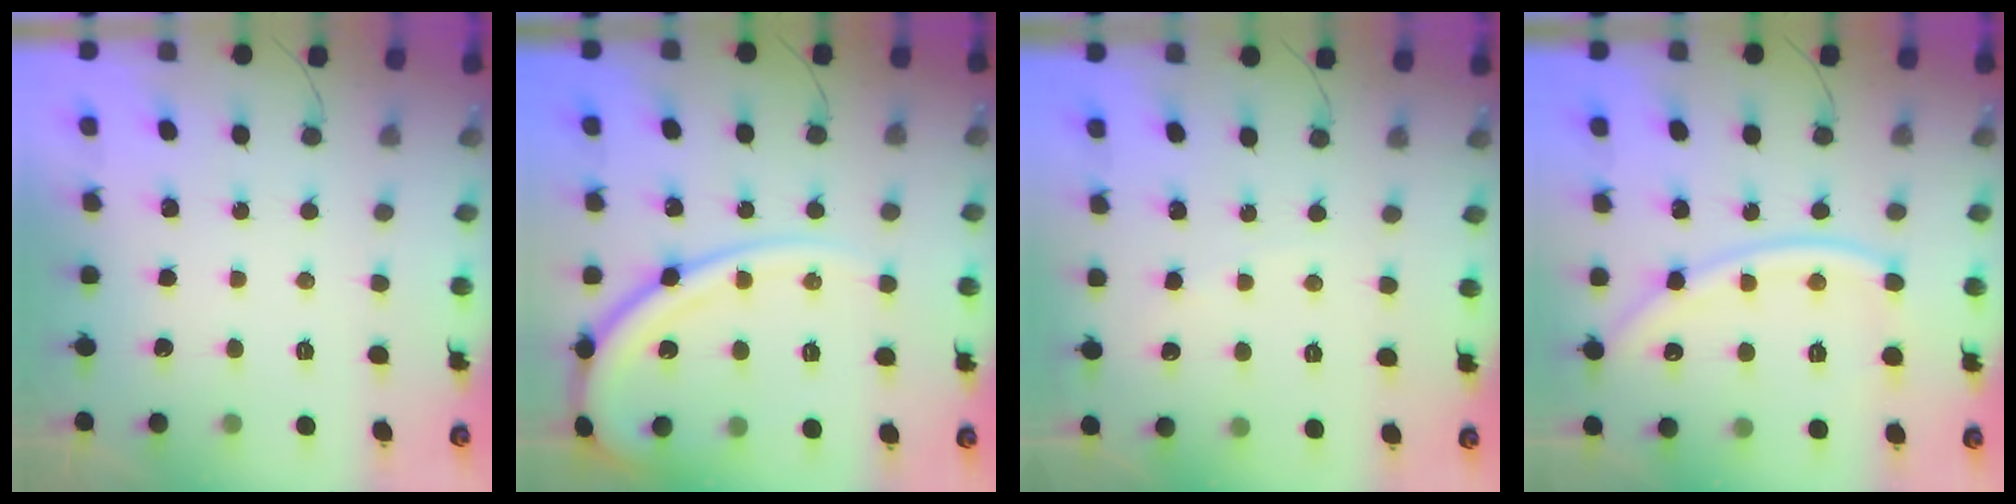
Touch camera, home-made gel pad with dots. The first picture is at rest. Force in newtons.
{"total": 14.9, "press": 14.8, "slide": 1.7}
{"total": 2.3, "press": 2.3, "slide": 0.4}
{"total": 13.1, "press": 13.0, "slide": 1.4}